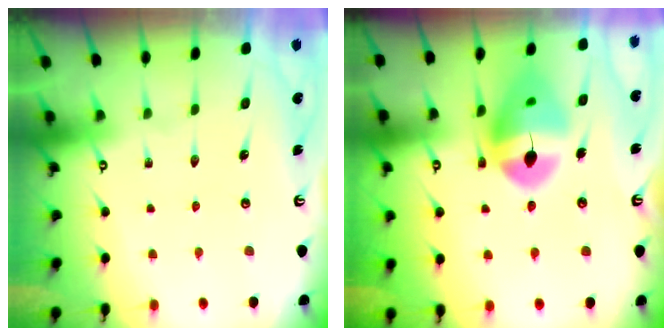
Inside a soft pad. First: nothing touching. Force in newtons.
{"total": 16.2, "press": 16.1, "slide": 2.0}